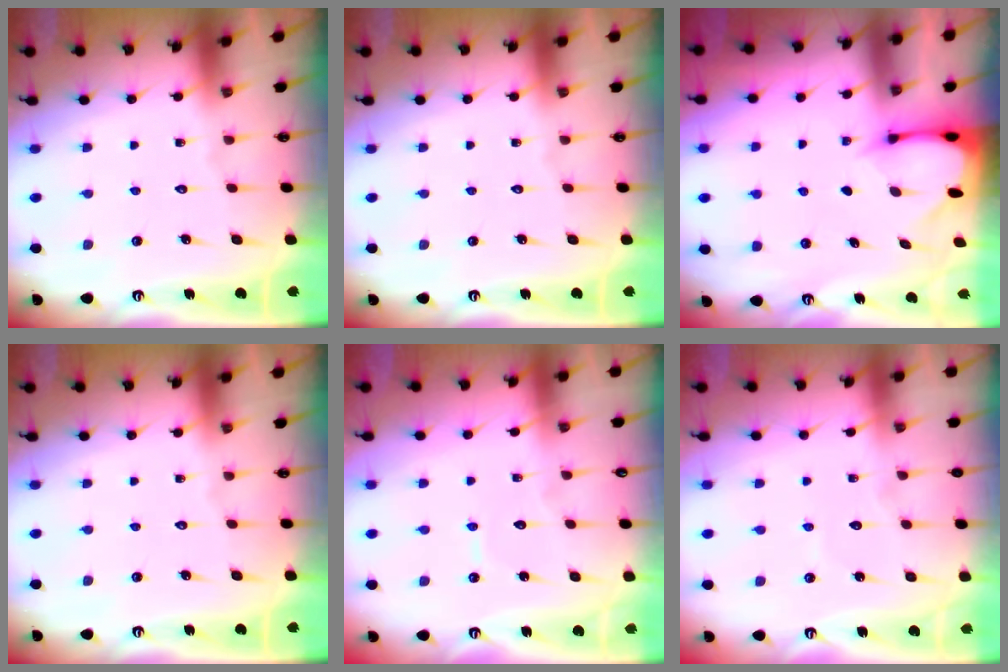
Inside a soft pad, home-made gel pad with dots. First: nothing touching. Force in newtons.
{"total": 0.0}
{"total": 2.4, "press": 2.4, "slide": 0.3}
{"total": 0.0}
{"total": 4.1, "press": 4.1, "slide": 0.2}
{"total": 2.5, "press": 2.5, "slide": 0.2}